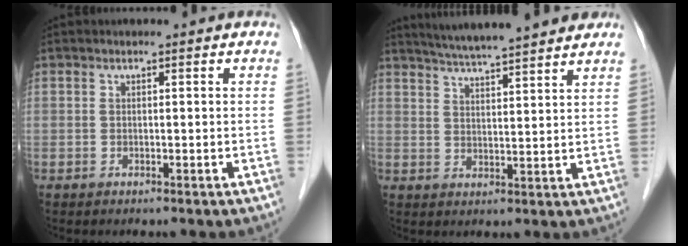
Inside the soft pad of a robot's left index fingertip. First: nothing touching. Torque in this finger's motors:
{"motor_torque": [0.50, -0.44, 0.42, 0.08]}